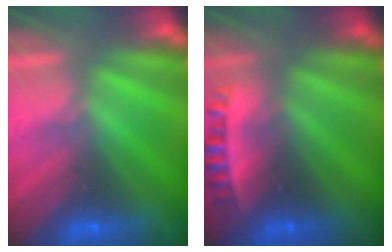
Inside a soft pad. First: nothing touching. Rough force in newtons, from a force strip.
{"total": 2.4}